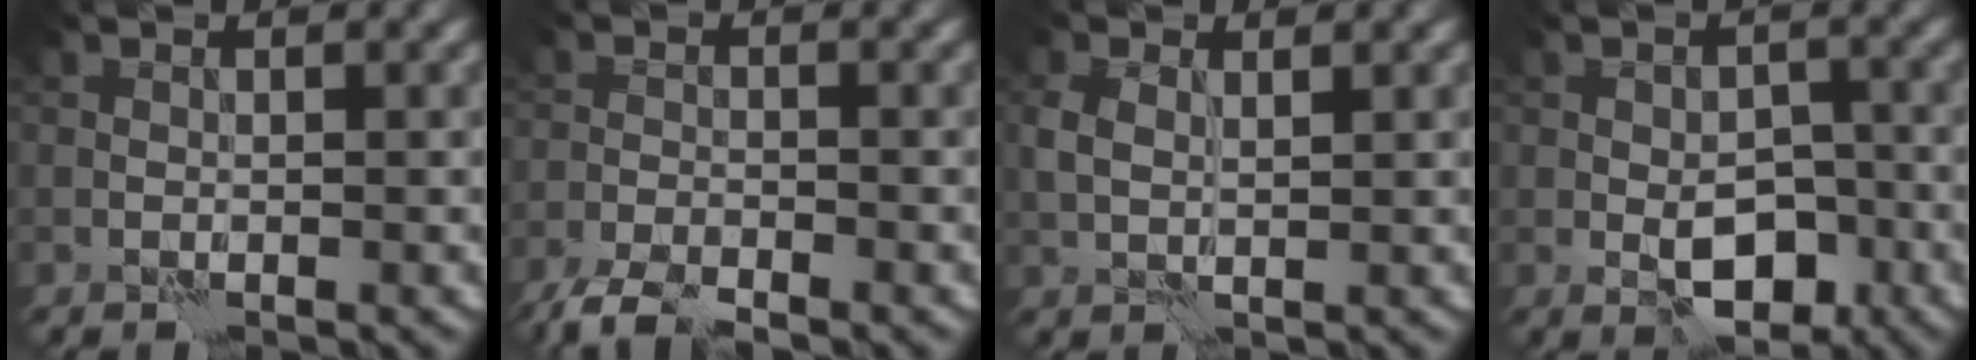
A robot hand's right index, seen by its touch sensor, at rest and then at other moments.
{"total": 3.8, "force": [-3.3, 0.7, 1.7], "torque": [-0.033, -0.007, -0.072]}
{"total": 2.1, "force": [0.8, 1.2, 1.5], "torque": [-0.038, 0.002, 0.017]}
{"total": 5.2, "force": [-2.0, 3.0, 3.8], "torque": [-0.049, -0.003, -0.033]}